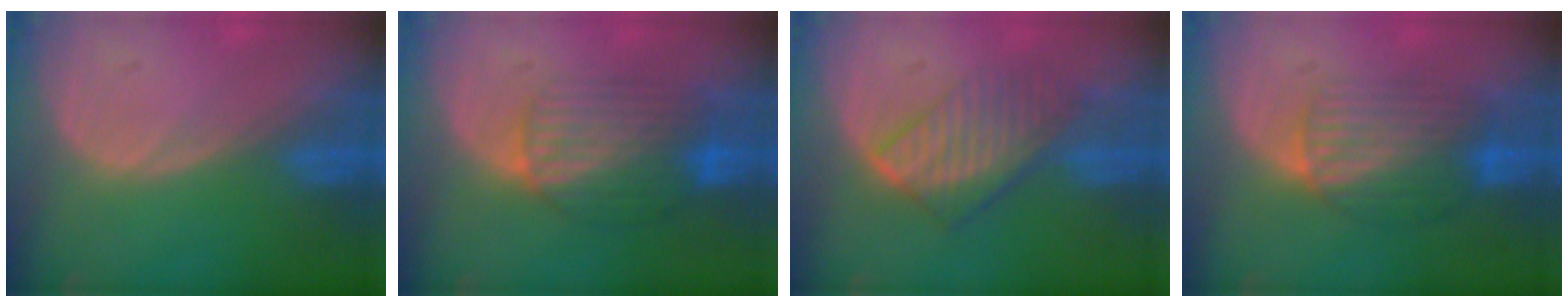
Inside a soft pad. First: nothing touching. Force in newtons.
{"total": 7.4, "press": 7.2, "slide": 1.7}
{"total": 6.6, "press": 6.4, "slide": 1.8}
{"total": 6.5, "press": 6.4, "slide": 1.0}